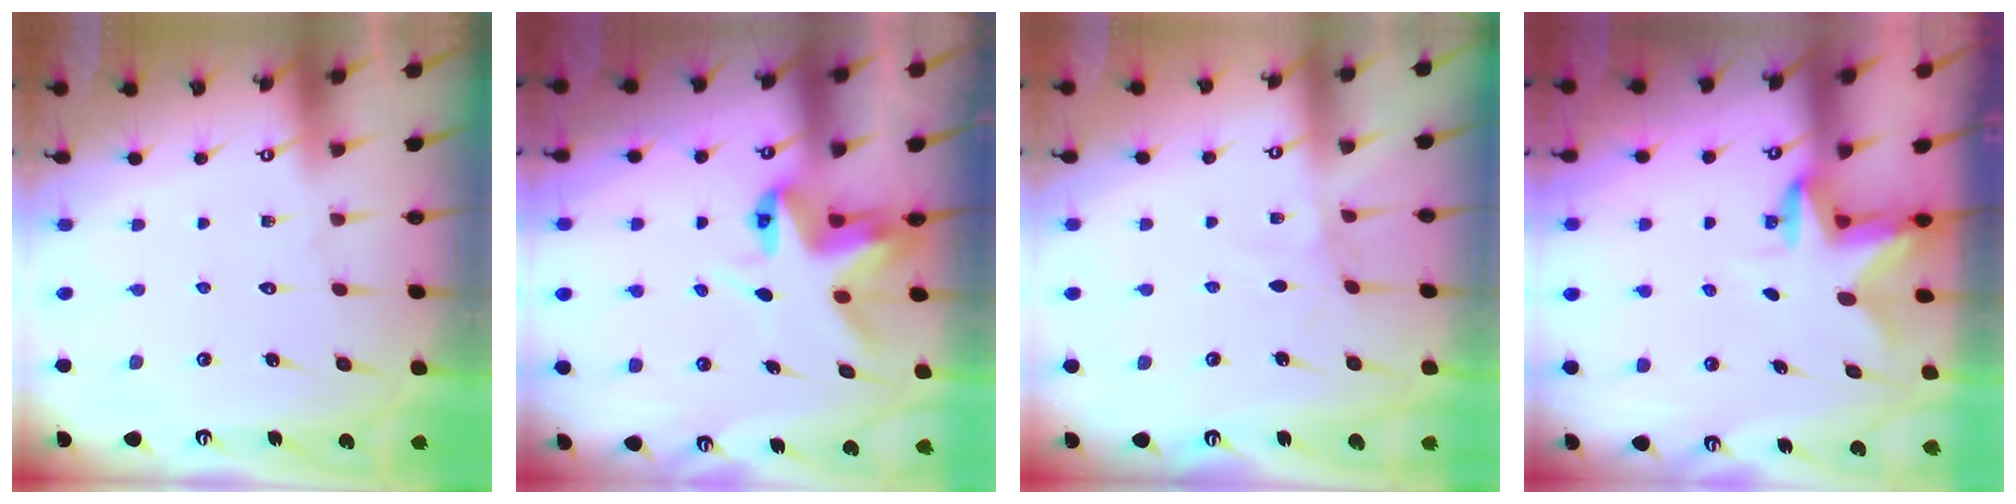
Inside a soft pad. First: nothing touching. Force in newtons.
{"total": 6.3, "press": 6.3, "slide": 0.5}
{"total": 1.6, "press": 1.6, "slide": 0.3}
{"total": 2.5, "press": 2.5, "slide": 0.5}